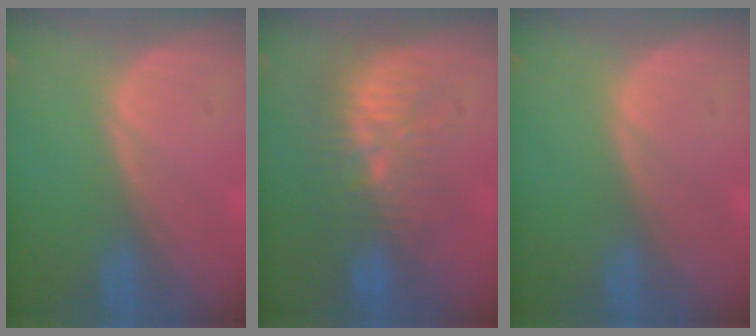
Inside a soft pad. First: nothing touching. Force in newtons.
{"total": 9.2, "press": 8.9, "slide": 2.6}
{"total": 0.0}